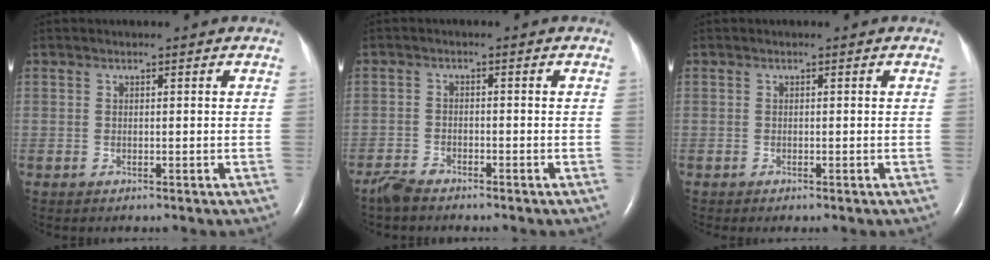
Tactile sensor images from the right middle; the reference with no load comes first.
{"total": 2.7, "force": [-2.5, 0.7, 0.8], "torque": [-0.022, -0.006, -0.048]}
{"total": 0.0}